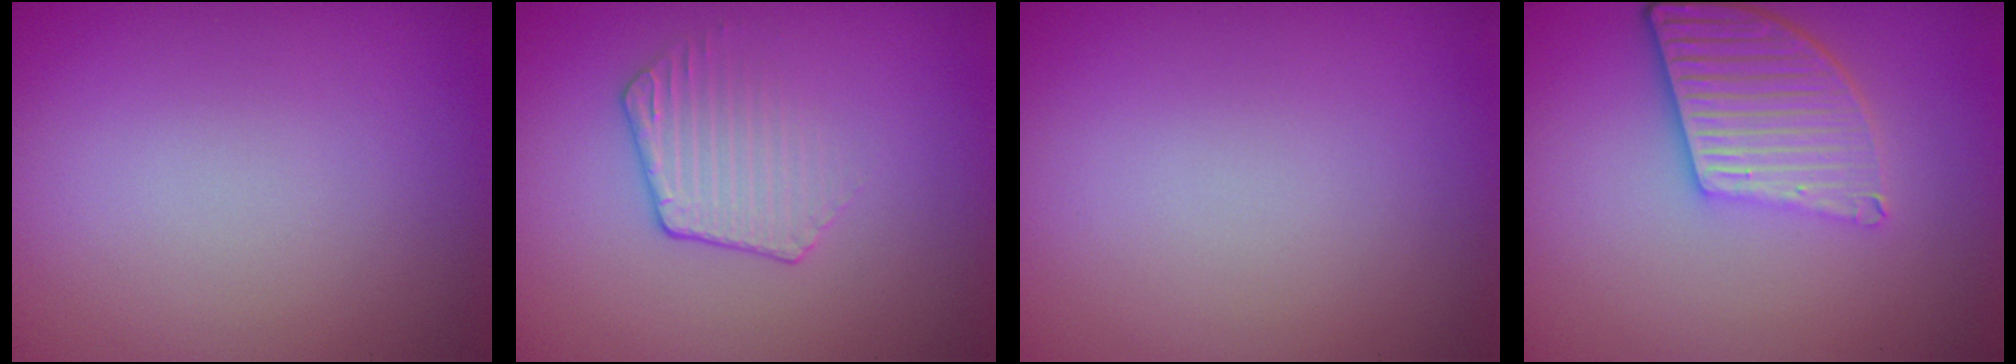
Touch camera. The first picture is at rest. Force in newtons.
{"total": 2.1, "press": 1.5, "slide": 1.4}
{"total": 0.0}
{"total": 5.5, "press": 4.0, "slide": 3.8}